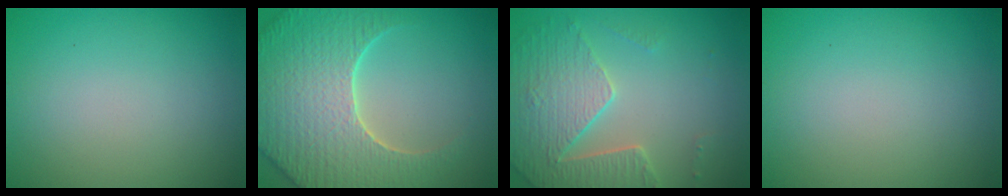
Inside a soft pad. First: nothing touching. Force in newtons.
{"total": 7.7, "press": 7.4, "slide": 2.2}
{"total": 4.5, "press": 4.2, "slide": 1.5}
{"total": 0.0}